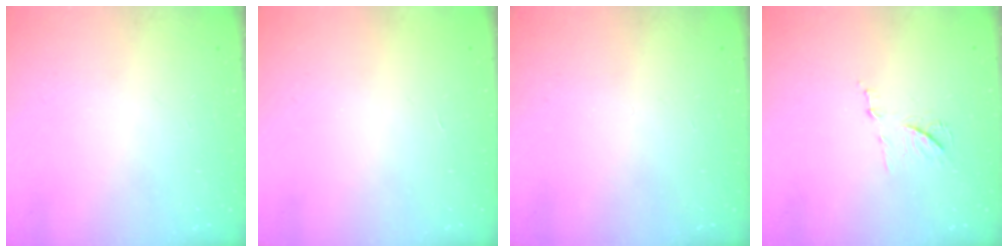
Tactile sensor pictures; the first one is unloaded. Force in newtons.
{"total": 1.8, "press": 1.8, "slide": 0.1}
{"total": 0.0}
{"total": 7.6, "press": 7.6, "slide": 0.6}